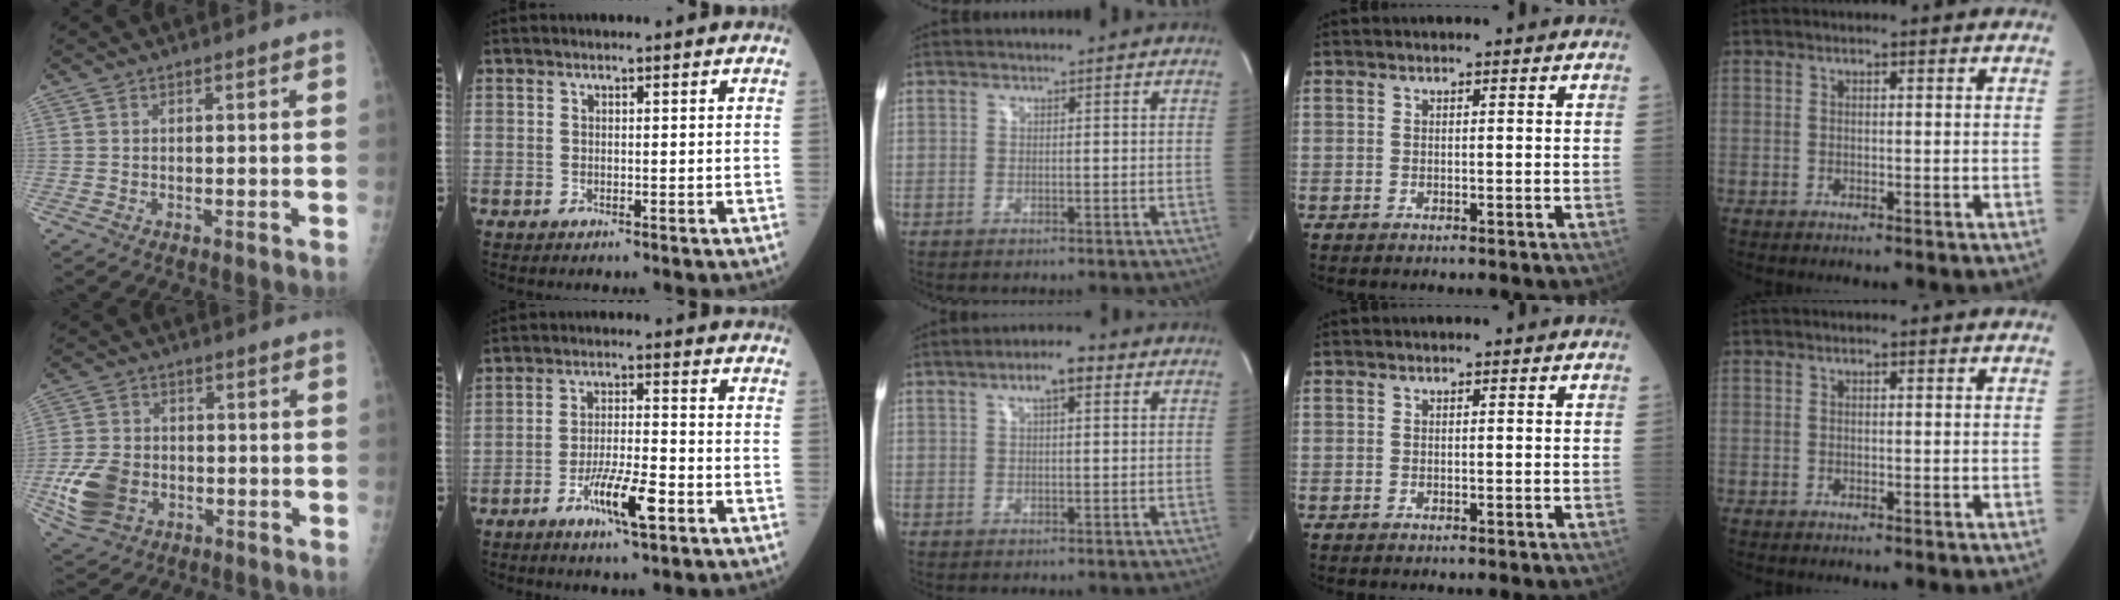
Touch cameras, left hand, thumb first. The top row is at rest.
{"thumb": {"total": 10.4, "force": [-2.8, 7.8, 6.3], "torque": [-0.120, 0.008, -0.050]}, "index": {"total": 7.5, "force": [-3.8, 1.0, 6.4], "torque": [-0.123, -0.008, -0.066]}, "middle": {"total": 4.6, "force": [2.1, 1.2, 3.8], "torque": [-0.070, 0.018, 0.034]}}